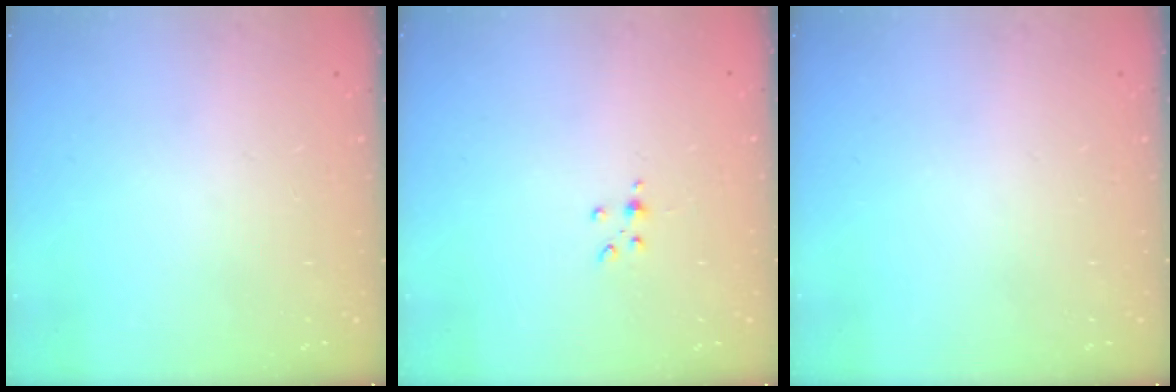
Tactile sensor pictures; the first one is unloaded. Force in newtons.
{"total": 2.0, "press": 1.9, "slide": 0.5}
{"total": 0.0}